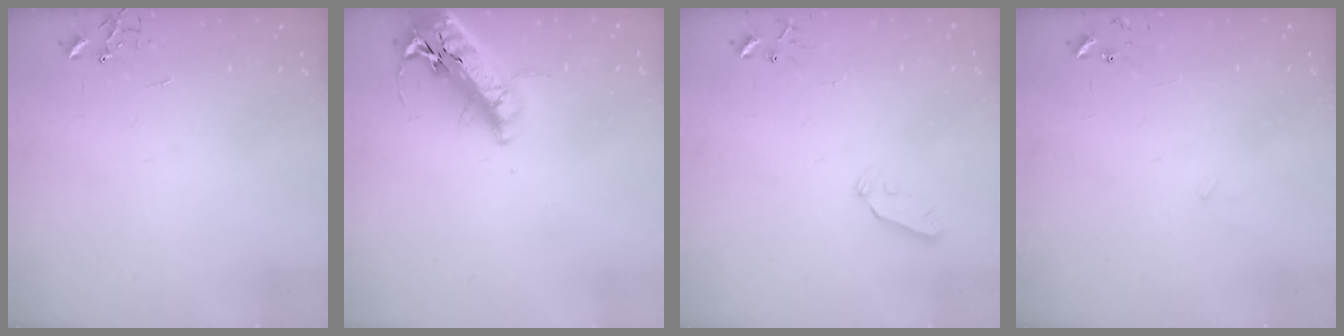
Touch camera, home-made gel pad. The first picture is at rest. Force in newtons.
{"total": 21.2, "press": 20.8, "slide": 4.0}
{"total": 4.3, "press": 4.3, "slide": 0.7}
{"total": 5.8, "press": 5.8, "slide": 0.5}